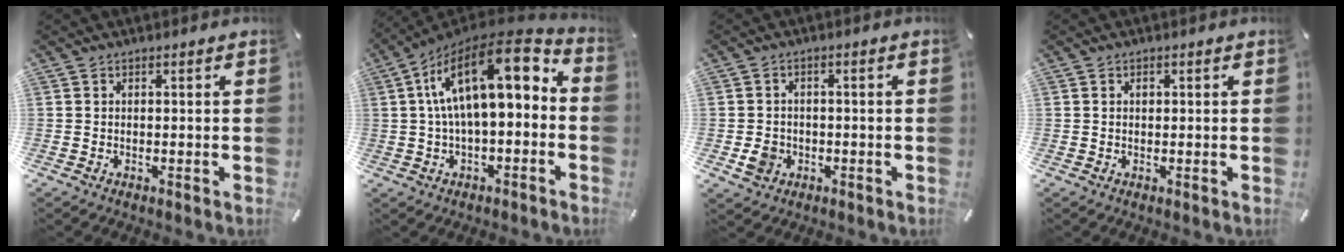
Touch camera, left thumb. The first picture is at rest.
{"total": 18.7, "force": [4.7, 8.4, 16.0], "torque": [-0.280, -0.026, 0.070]}
{"total": 4.4, "force": [-1.2, 3.9, 1.7], "torque": [-0.034, -0.001, -0.025]}
{"total": 1.1, "force": [0.3, 0.7, 0.7], "torque": [-0.016, 0.002, 0.005]}